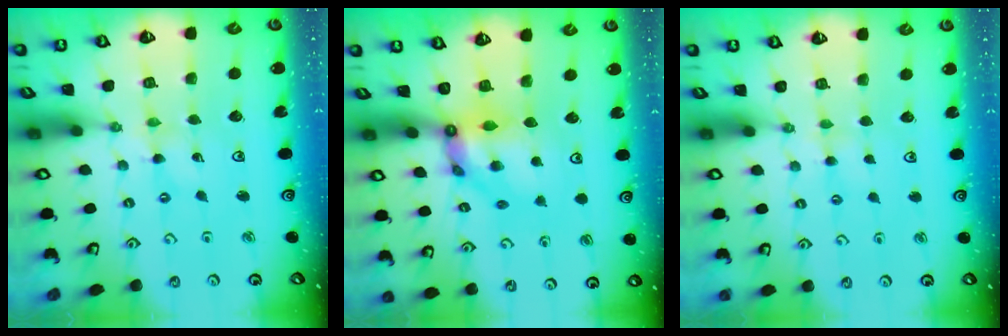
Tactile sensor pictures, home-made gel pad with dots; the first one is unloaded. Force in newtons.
{"total": 9.7, "press": 9.7, "slide": 1.0}
{"total": 2.7, "press": 2.7, "slide": 0.4}